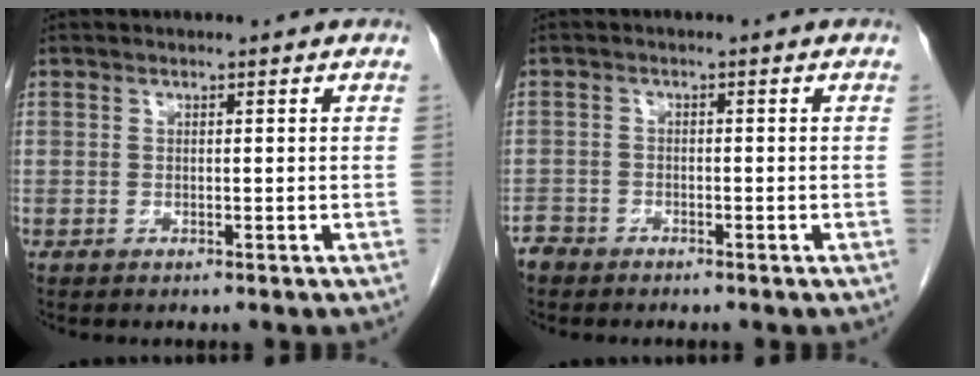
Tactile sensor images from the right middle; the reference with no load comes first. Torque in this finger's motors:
{"motor_torque": [0.07, 0.02, 0.00, -0.01]}